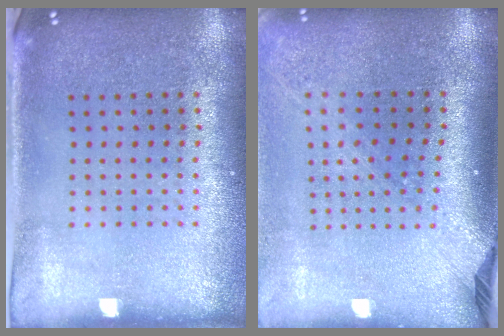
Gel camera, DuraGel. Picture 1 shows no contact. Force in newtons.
{"total": 2.3, "press": 1.7, "slide": 1.6}